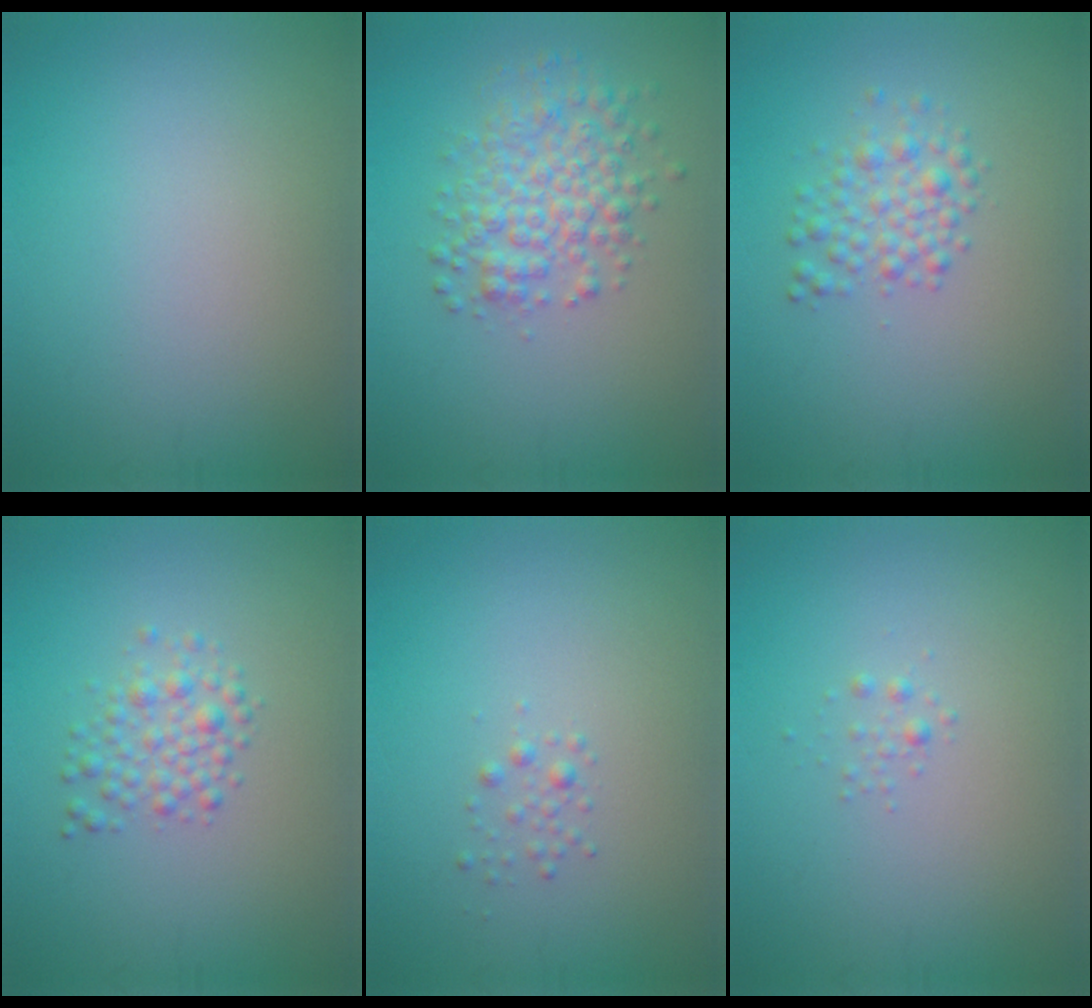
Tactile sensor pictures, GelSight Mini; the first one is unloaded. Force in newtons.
{"total": 4.6, "press": 4.6, "slide": 0.1}
{"total": 2.7, "press": 2.7, "slide": 0.1}
{"total": 2.4, "press": 2.4, "slide": 0.1}
{"total": 0.9, "press": 0.9, "slide": 0.0}
{"total": 0.6, "press": 0.6, "slide": 0.0}